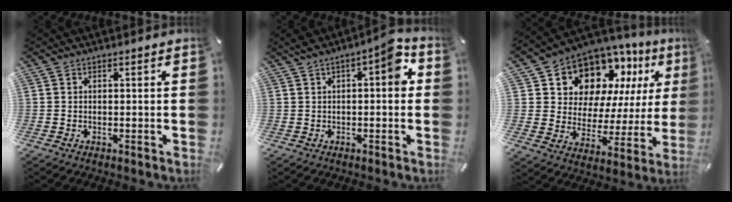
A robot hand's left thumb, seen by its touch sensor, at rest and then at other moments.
{"total": 7.6, "force": [1.8, 3.0, 6.8], "torque": [-0.086, -0.005, 0.023]}
{"total": 11.8, "force": [8.5, 7.6, 2.9], "torque": [-0.055, -0.088, 0.153]}